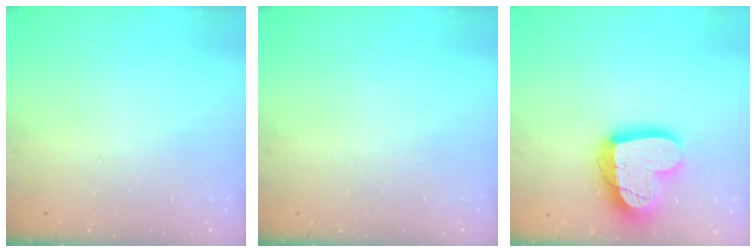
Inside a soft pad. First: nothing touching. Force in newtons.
{"total": 0.0}
{"total": 19.1, "press": 19.0, "slide": 2.0}